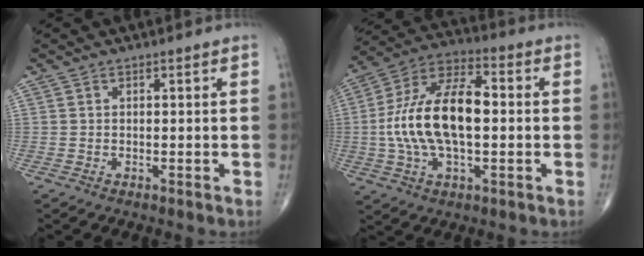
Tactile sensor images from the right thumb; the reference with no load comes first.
{"total": 18.2, "force": [-0.3, 9.0, 15.8], "torque": [-0.304, 0.029, -0.010]}